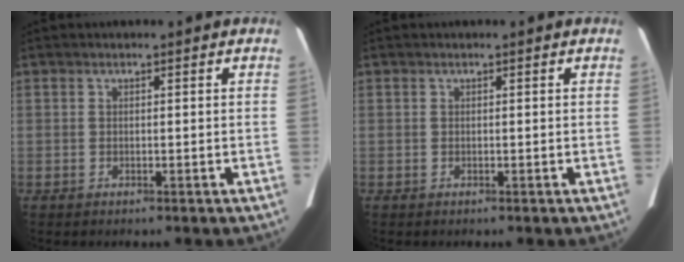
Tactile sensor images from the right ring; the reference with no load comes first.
{"total": 0.0}